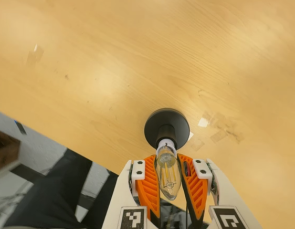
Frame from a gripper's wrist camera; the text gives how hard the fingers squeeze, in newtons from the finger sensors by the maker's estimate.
{"total": 20.7, "left": 20.9, "right": 20.5}